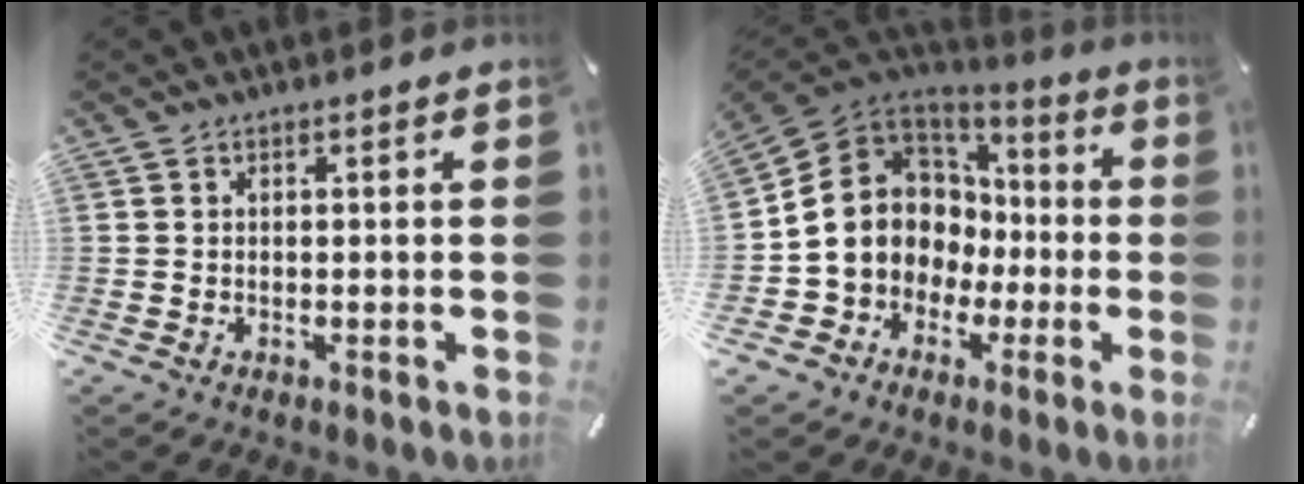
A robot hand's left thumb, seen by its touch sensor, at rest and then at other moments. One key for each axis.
{"total": 13.0, "fx": -1.4, "fy": 12.1, "fz": 4.4, "tx": -0.102, "ty": 0.001, "tz": -0.016}